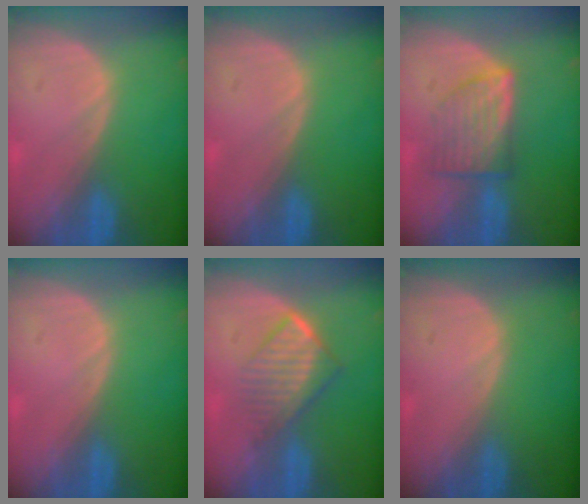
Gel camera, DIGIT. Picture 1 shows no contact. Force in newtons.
{"total": 0.0}
{"total": 6.9, "press": 6.2, "slide": 2.9}
{"total": 0.0}
{"total": 6.7, "press": 5.8, "slide": 3.3}
{"total": 0.0}